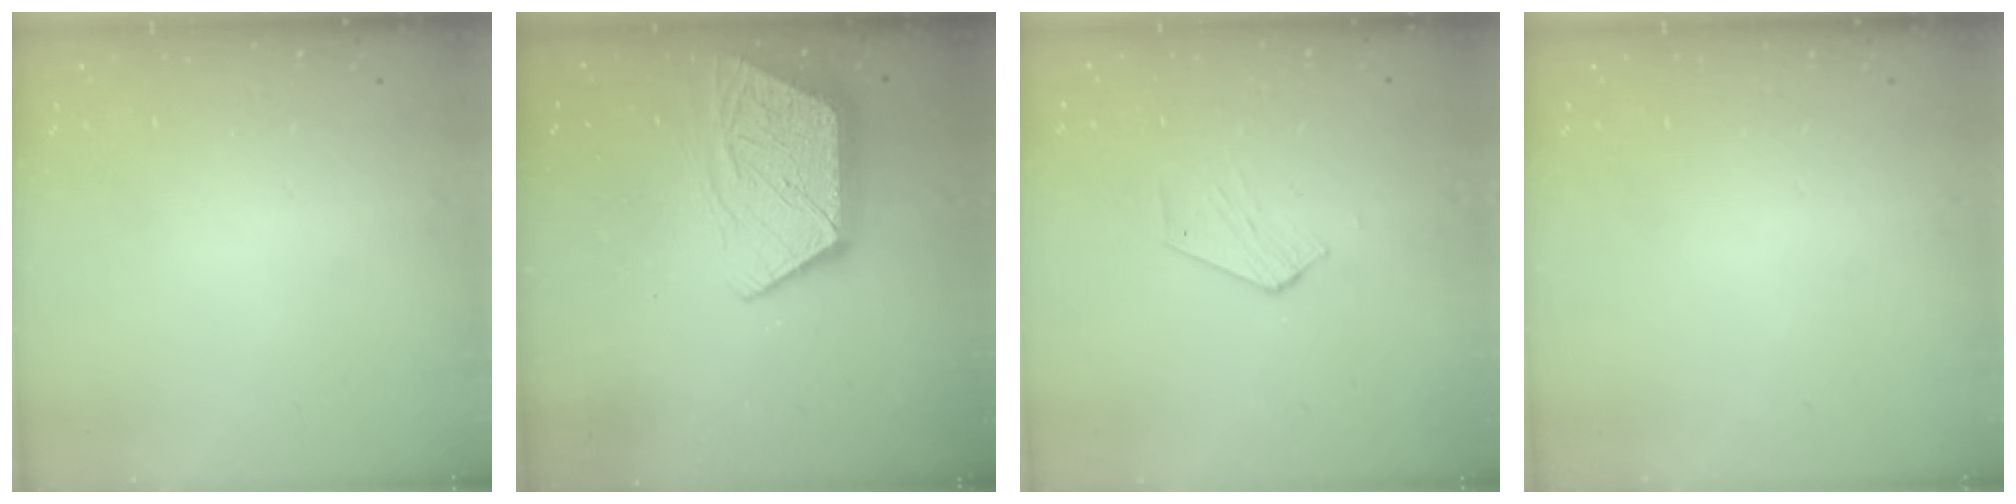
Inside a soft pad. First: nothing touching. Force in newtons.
{"total": 13.1, "press": 13.1, "slide": 1.0}
{"total": 2.8, "press": 2.8, "slide": 0.4}
{"total": 0.0}